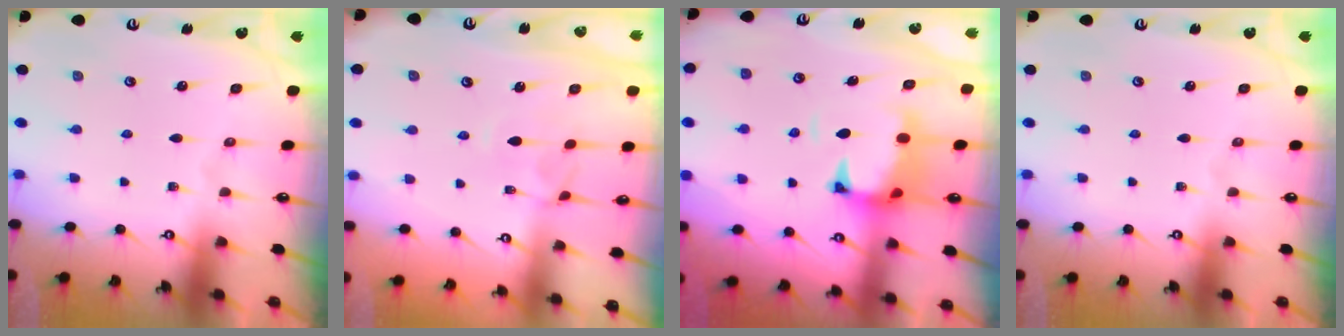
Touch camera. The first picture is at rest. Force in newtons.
{"total": 3.4, "press": 3.4, "slide": 0.6}
{"total": 2.0, "press": 1.4, "slide": 1.4}
{"total": 0.0}